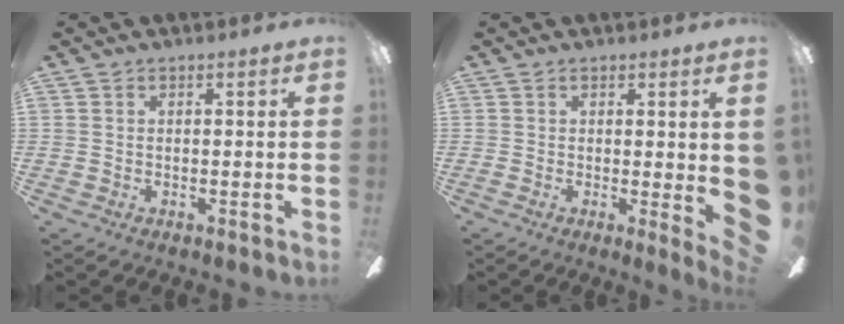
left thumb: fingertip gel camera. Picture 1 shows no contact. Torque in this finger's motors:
{"motor_torque": [0.93, 1.91, 1.83, -0.94, 0.06]}